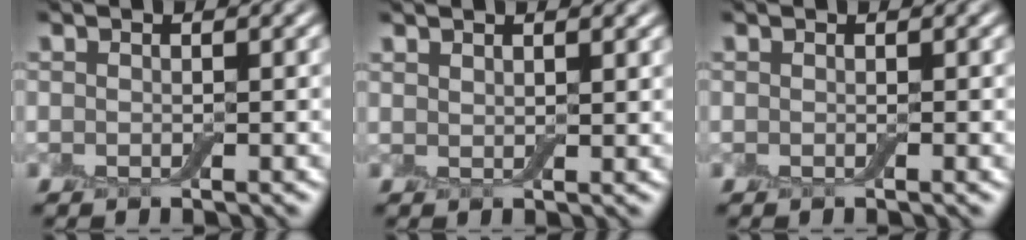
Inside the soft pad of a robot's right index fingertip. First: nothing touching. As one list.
[{"total": 1.0, "force": [1.0, 0.2, 0.3], "torque": [-0.008, 0.001, 0.022]}, {"total": 0.0}]